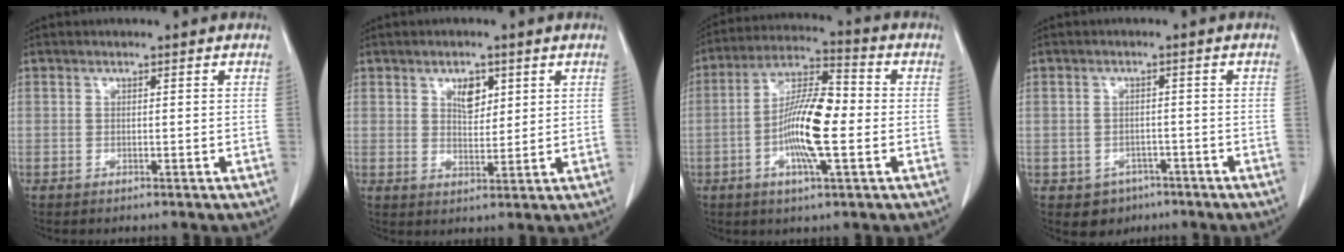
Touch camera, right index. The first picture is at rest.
{"total": 4.0, "force": [1.9, 2.2, 2.7], "torque": [-0.045, -0.001, 0.036]}
{"total": 12.2, "force": [-2.1, 2.4, 11.8], "torque": [-0.221, 0.009, -0.042]}
{"total": 4.0, "force": [-2.2, 3.4, 0.5], "torque": [-0.003, 0.011, -0.022]}